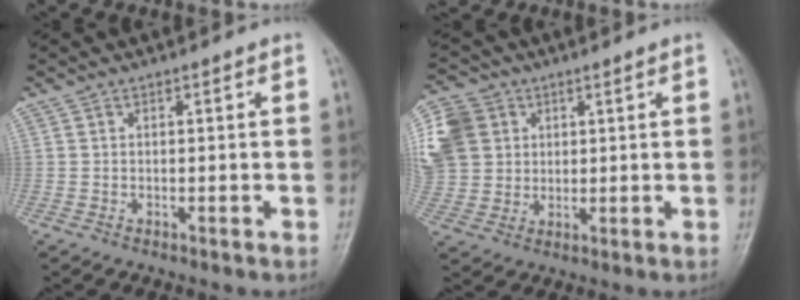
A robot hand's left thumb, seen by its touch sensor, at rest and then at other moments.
{"total": 15.6, "force": [4.6, 13.2, 7.1], "torque": [-0.172, 0.027, 0.091]}